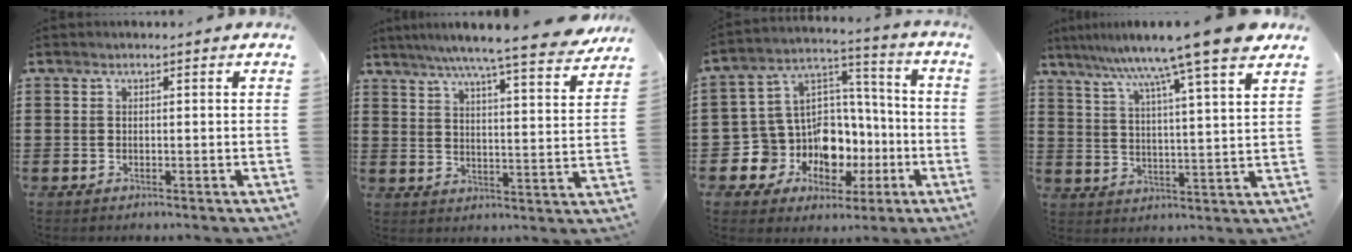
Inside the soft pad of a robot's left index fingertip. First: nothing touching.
{"total": 7.5, "force": [6.5, -0.7, 3.7], "torque": [-0.085, -0.040, 0.106]}
{"total": 11.6, "force": [-4.3, 10.0, 4.0], "torque": [-0.127, -0.005, -0.066]}
{"total": 10.7, "force": [8.9, -1.2, 5.8], "torque": [-0.129, -0.054, 0.139]}